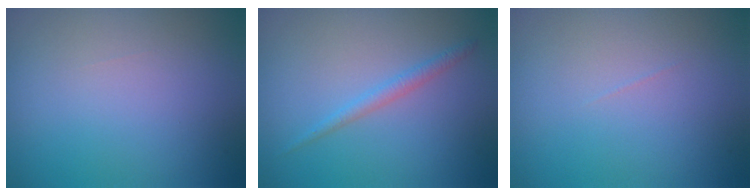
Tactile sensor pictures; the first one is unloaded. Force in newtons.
{"total": 1.4, "press": 1.4, "slide": 0.0}
{"total": 0.0}